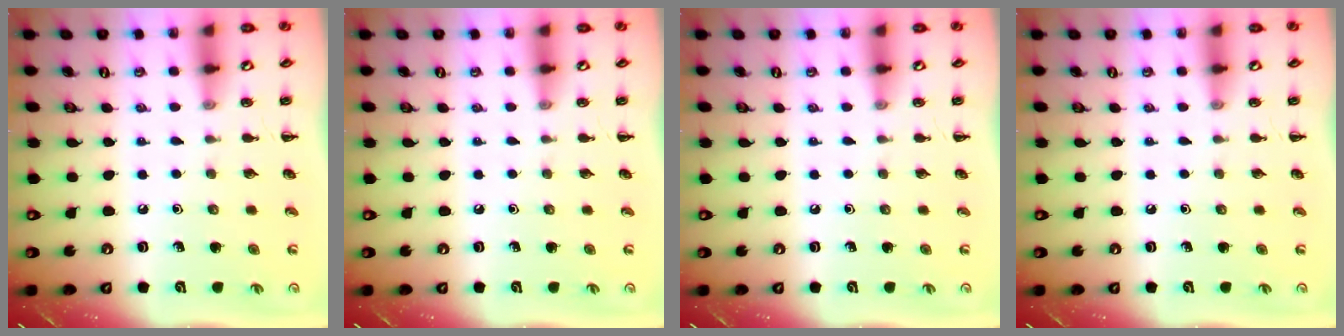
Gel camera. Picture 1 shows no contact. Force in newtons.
{"total": 0.0}
{"total": 0.0}
{"total": 0.0}